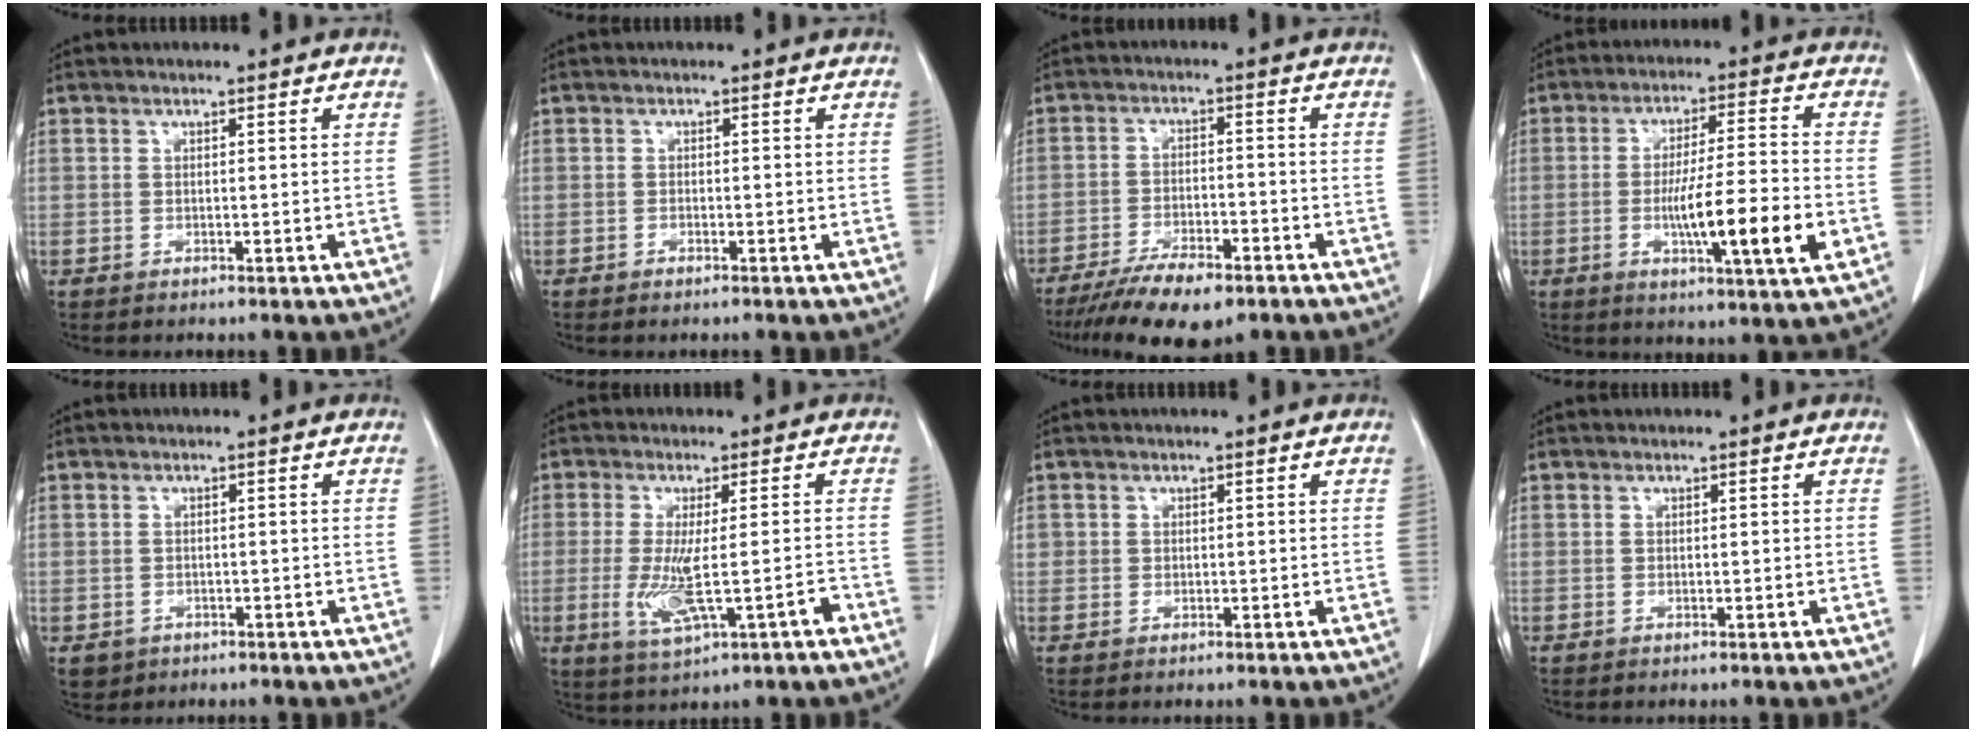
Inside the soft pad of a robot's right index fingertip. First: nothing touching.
{"total": 0.7, "force": [-0.5, 0.2, 0.4], "torque": [-0.011, -0.002, -0.004]}
{"total": 10.0, "force": [-7.3, 2.7, 6.3], "torque": [-0.105, -0.017, -0.121]}
{"total": 13.0, "force": [-3.2, 0.5, 12.6], "torque": [-0.208, -0.013, -0.057]}
{"total": 2.5, "force": [-1.0, 2.3, 0.3], "torque": [-0.004, 0.004, -0.010]}
{"total": 8.0, "force": [-2.7, 1.0, 7.5], "torque": [-0.137, -0.014, -0.039]}
{"total": 0.8, "force": [0.0, 0.8, 0.1], "torque": [0.007, 0.004, -0.001]}
{"total": 0.0}